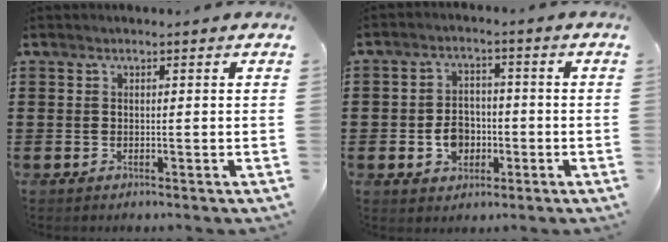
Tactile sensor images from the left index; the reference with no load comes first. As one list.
[{"total": 4.9, "force": [-1.4, 3.8, 2.8], "torque": [-0.049, 0.005, -0.029]}]